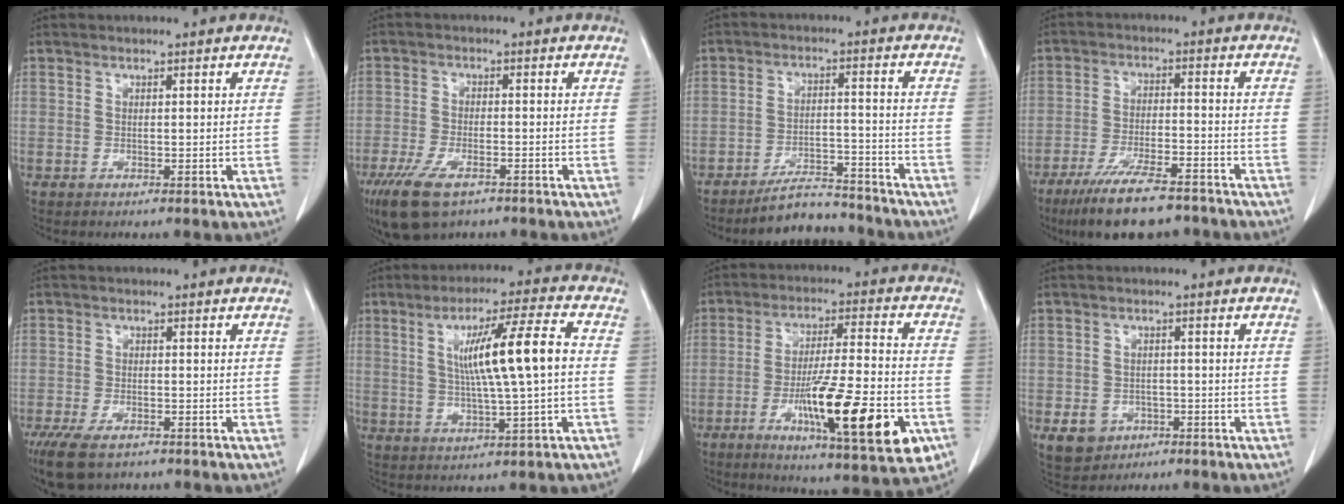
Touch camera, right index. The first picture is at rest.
{"total": 10.3, "force": [-6.4, 4.4, 6.8], "torque": [-0.140, -0.016, -0.110]}
{"total": 9.7, "force": [-8.8, 2.8, 3.0], "torque": [-0.045, 0.016, -0.142]}
{"total": 14.2, "force": [-10.8, 3.6, 8.4], "torque": [-0.154, -0.024, -0.179]}
{"total": 9.9, "force": [-6.8, 4.5, 5.7], "torque": [-0.115, -0.013, -0.108]}
{"total": 12.4, "force": [1.2, 0.7, 12.4], "torque": [-0.211, 0.014, 0.023]}
{"total": 20.4, "force": [-7.0, 3.0, 19.0], "torque": [-0.287, -0.015, -0.103]}
{"total": 6.2, "force": [-2.7, 5.2, 2.1], "torque": [-0.037, 0.009, -0.028]}